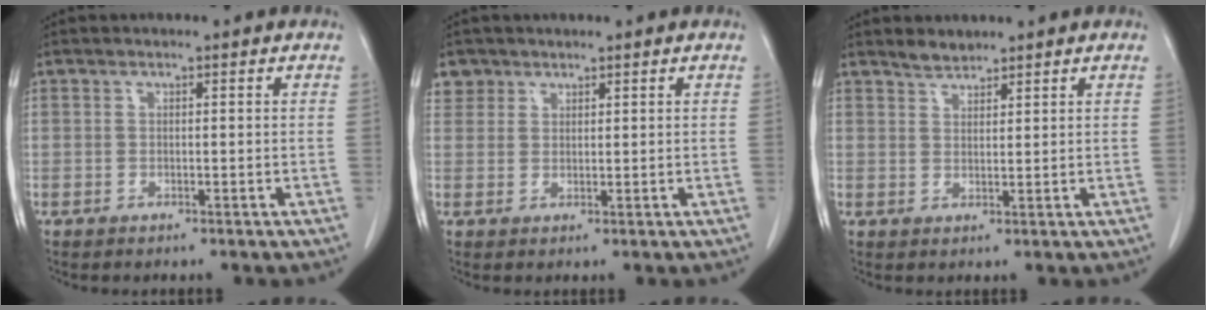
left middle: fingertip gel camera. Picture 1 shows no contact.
{"total": 2.5, "force": [1.8, 1.8, -0.3], "torque": [0.015, 0.006, 0.029]}
{"total": 2.1, "force": [2.0, 0.6, 0.1], "torque": [-0.001, 0.002, 0.036]}